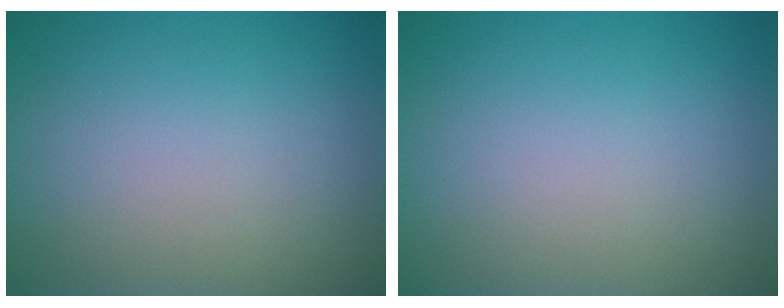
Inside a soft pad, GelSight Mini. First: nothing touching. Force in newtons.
{"total": 0.0}